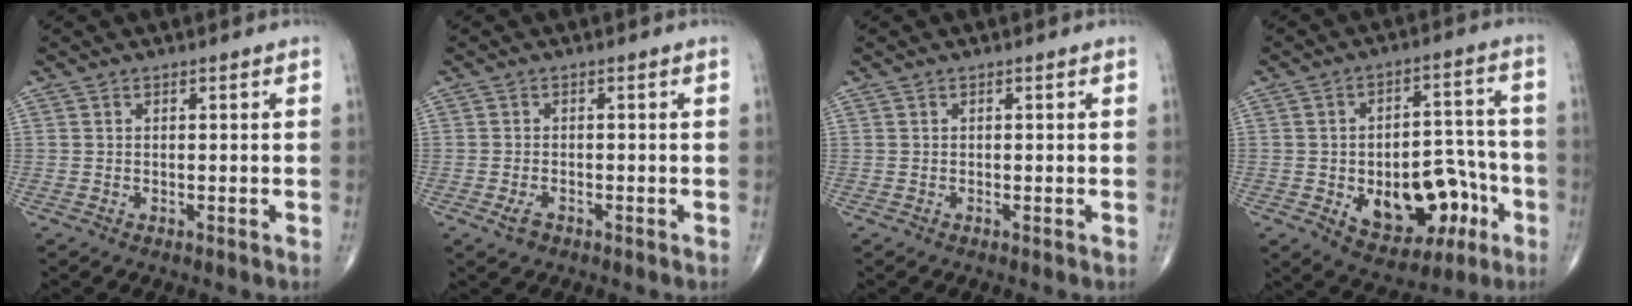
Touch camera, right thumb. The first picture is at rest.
{"total": 2.1, "force": [-1.1, 1.3, 1.3], "torque": [-0.027, 0.003, -0.018]}
{"total": 0.0}
{"total": 16.7, "force": [-5.0, 10.3, 12.2], "torque": [-0.124, 0.043, -0.060]}